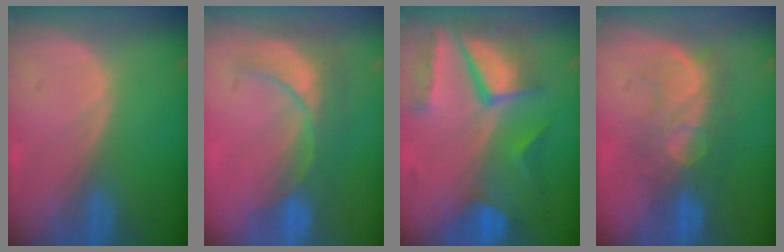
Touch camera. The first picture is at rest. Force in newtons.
{"total": 9.0, "press": 7.7, "slide": 4.5}
{"total": 10.3, "press": 8.8, "slide": 5.4}
{"total": 8.1, "press": 7.9, "slide": 1.8}